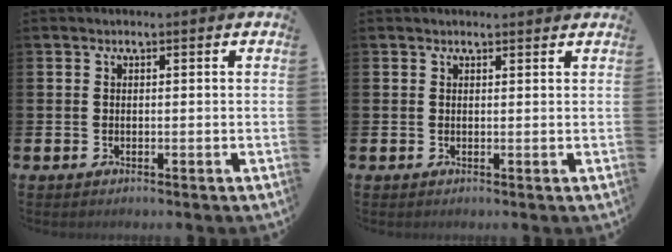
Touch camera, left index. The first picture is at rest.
{"total": 0.8, "force": [0.8, 0.1, 0.2], "torque": [0.008, -0.003, 0.012]}